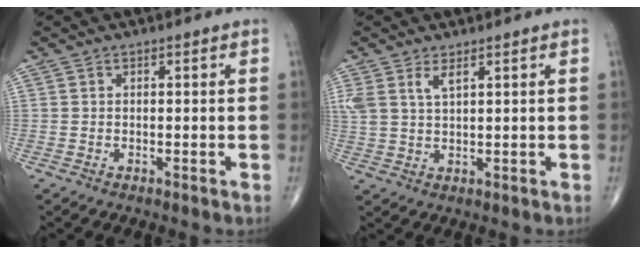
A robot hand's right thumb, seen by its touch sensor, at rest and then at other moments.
{"total": 4.2, "force": [2.3, 1.6, 3.2], "torque": [-0.073, -0.002, 0.054]}